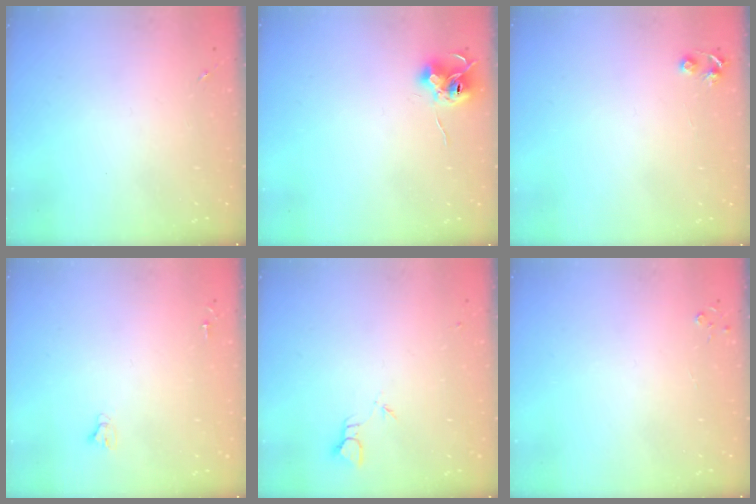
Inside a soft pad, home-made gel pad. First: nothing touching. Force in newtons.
{"total": 8.7, "press": 8.7, "slide": 0.4}
{"total": 4.8, "press": 4.8, "slide": 0.6}
{"total": 2.4, "press": 2.4, "slide": 0.2}
{"total": 2.0, "press": 2.0, "slide": 0.1}
{"total": 2.7, "press": 2.7, "slide": 0.3}